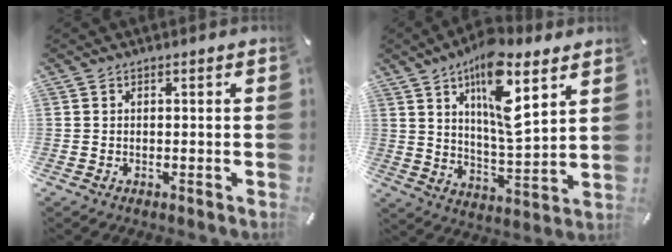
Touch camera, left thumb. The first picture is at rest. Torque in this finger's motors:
{"motor_torque": [2.99, 2.01, 0.55, -0.40, 0.23]}